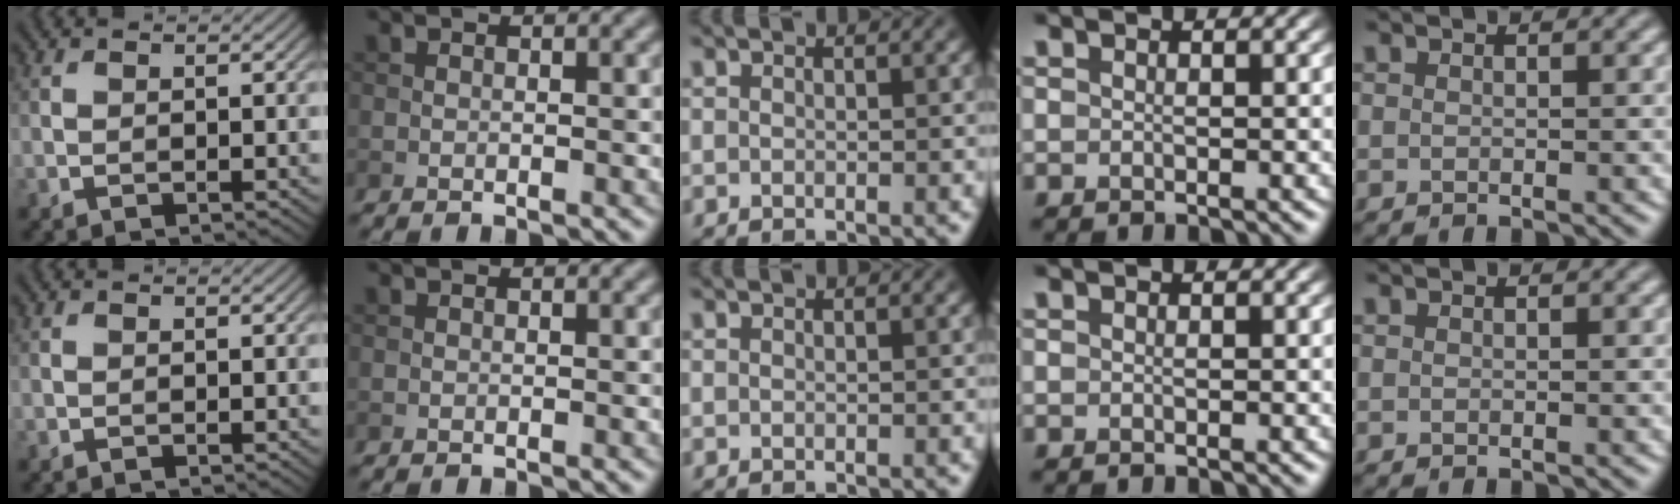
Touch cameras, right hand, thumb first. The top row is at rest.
{}